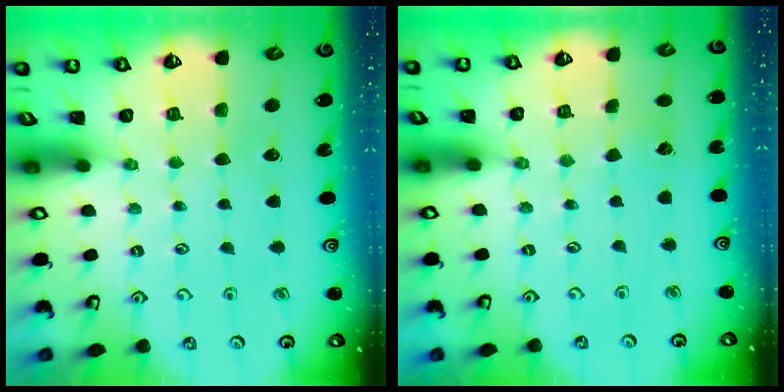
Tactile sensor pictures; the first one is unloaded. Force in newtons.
{"total": 2.8, "press": 2.8, "slide": 0.2}